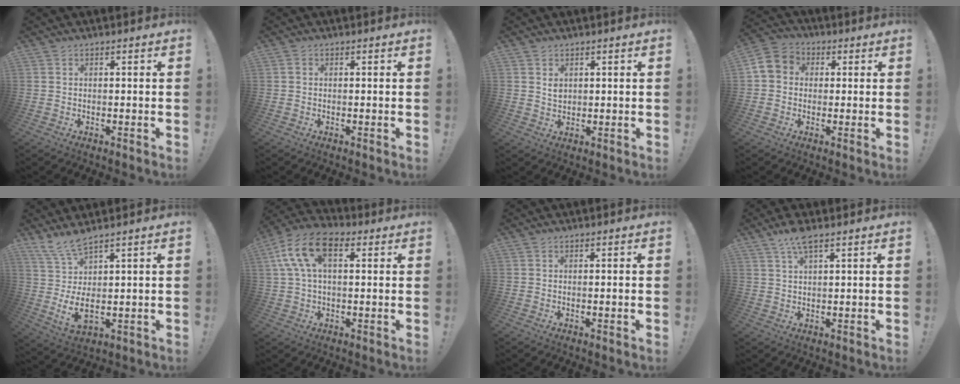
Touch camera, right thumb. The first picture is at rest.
{"total": 0.6, "force": [-0.1, 0.5, 0.2], "torque": [-0.004, 0.002, -0.001]}
{"total": 2.6, "force": [1.3, 2.1, 0.6], "torque": [0.007, -0.012, 0.020]}
{"total": 6.7, "force": [-0.3, 6.1, 2.9], "torque": [-0.044, 0.015, 0.000]}
{"total": 9.0, "force": [3.7, 2.6, 7.8], "torque": [-0.160, -0.037, 0.070]}
{"total": 13.6, "force": [4.2, 7.9, 10.2], "torque": [-0.206, 0.006, 0.080]}
{"total": 1.1, "force": [-0.2, -0.2, 1.1], "torque": [-0.017, -0.001, -0.005]}
{"total": 5.1, "force": [3.3, 1.0, 3.7], "torque": [-0.073, -0.010, 0.058]}